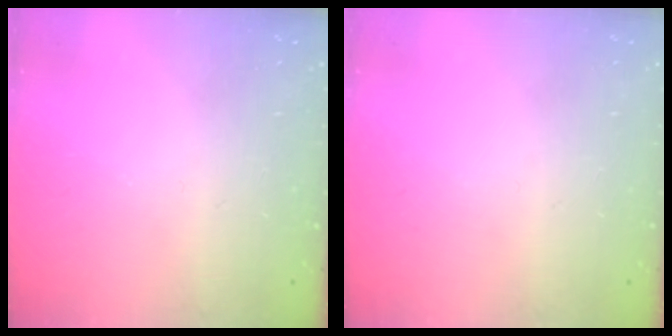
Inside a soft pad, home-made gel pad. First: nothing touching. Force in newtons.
{"total": 0.0}